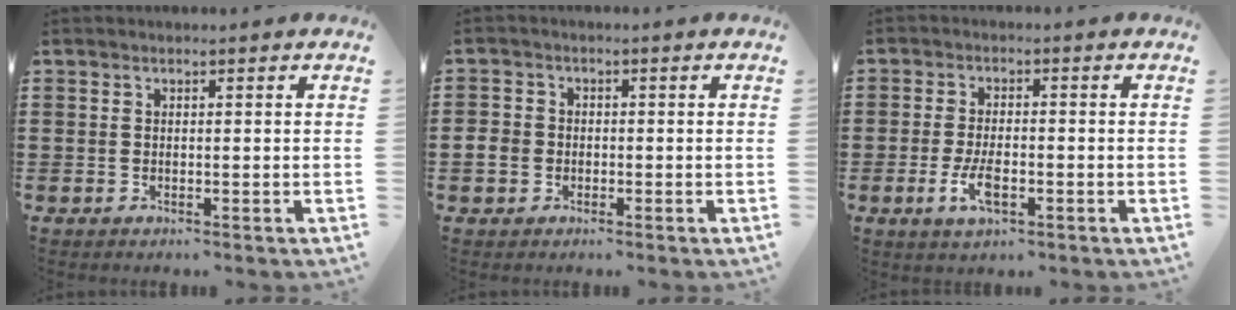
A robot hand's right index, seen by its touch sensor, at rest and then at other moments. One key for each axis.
{"total": 2.9, "fx": -1.0, "fy": 2.4, "fz": 1.3, "tx": -0.044, "ty": -0.004, "tz": -0.025}
{"total": 4.7, "fx": -1.6, "fy": 1.9, "fz": 3.9, "tx": -0.087, "ty": -0.004, "tz": -0.033}